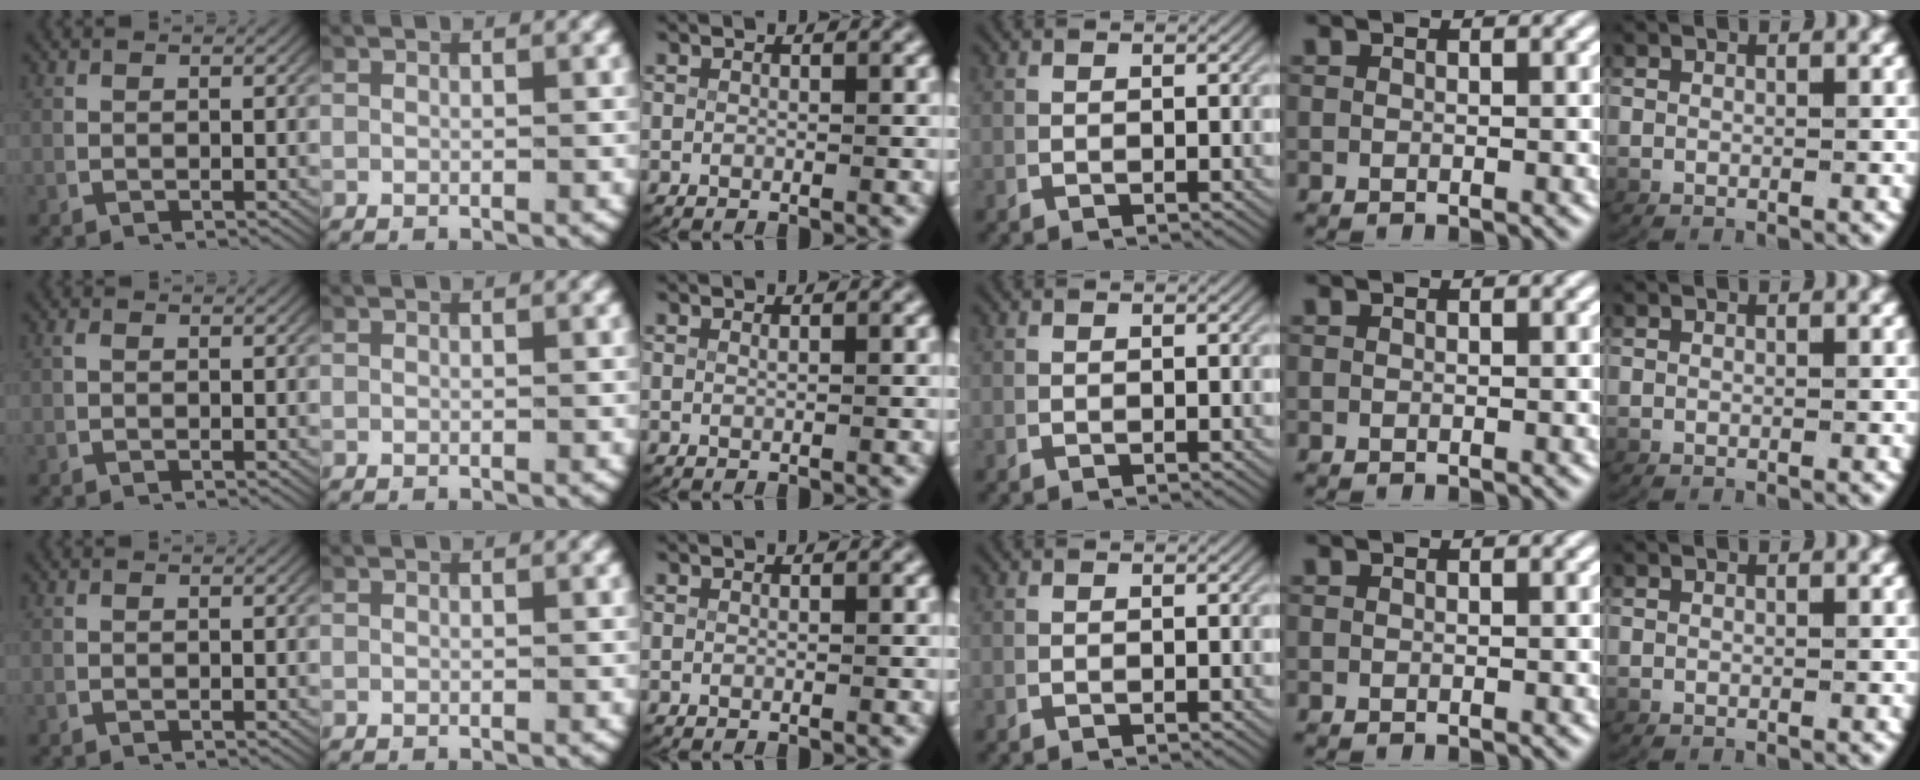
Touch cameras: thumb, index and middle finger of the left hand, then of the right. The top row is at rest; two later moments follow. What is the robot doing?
{"motion": "lift_and_place", "object": "paper"}